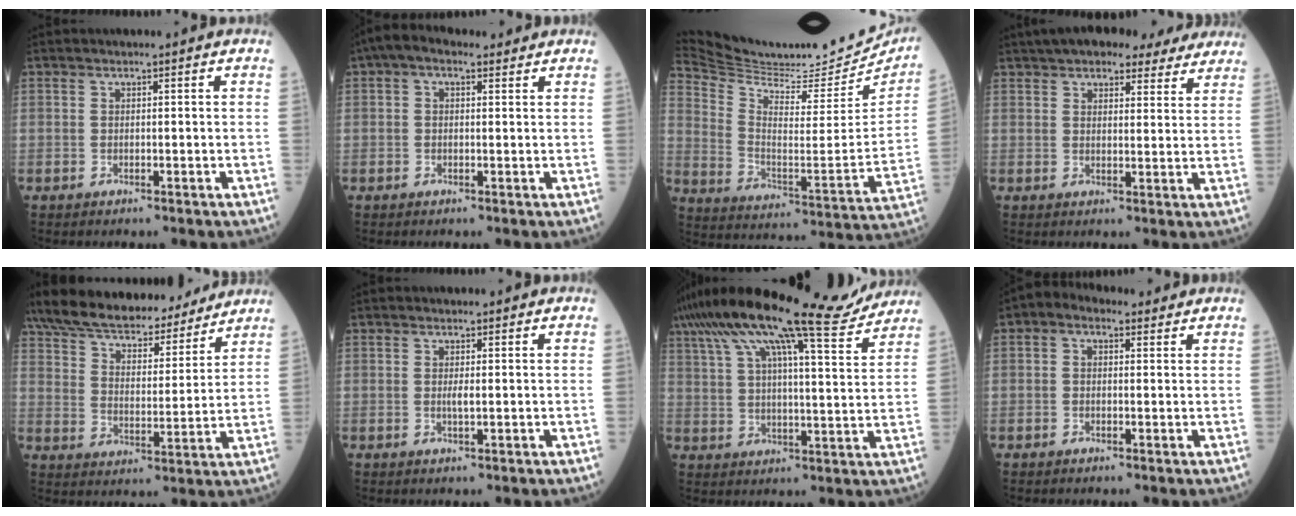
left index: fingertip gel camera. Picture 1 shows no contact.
{"total": 4.1, "force": [2.4, 2.2, 2.5], "torque": [-0.055, 0.036, 0.040]}
{"total": 27.1, "force": [25.1, 4.5, 9.1], "torque": [-0.166, -0.071, 0.355]}
{"total": 14.9, "force": [12.6, 4.9, 6.1], "torque": [-0.075, 0.037, 0.156]}
{"total": 25.8, "force": [22.3, 7.6, 10.6], "torque": [-0.200, 0.024, 0.328]}
{"total": 1.1, "force": [0.0, 0.2, 1.1], "torque": [-0.026, -0.003, 0.001]}
{"total": 22.7, "force": [19.0, 2.4, 12.2], "torque": [-0.232, 0.025, 0.279]}
{"total": 3.5, "force": [1.7, 2.3, 2.0], "torque": [-0.041, 0.029, 0.024]}